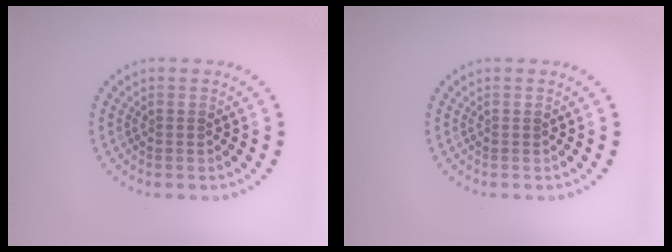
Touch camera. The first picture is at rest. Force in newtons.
{"total": 0.0}